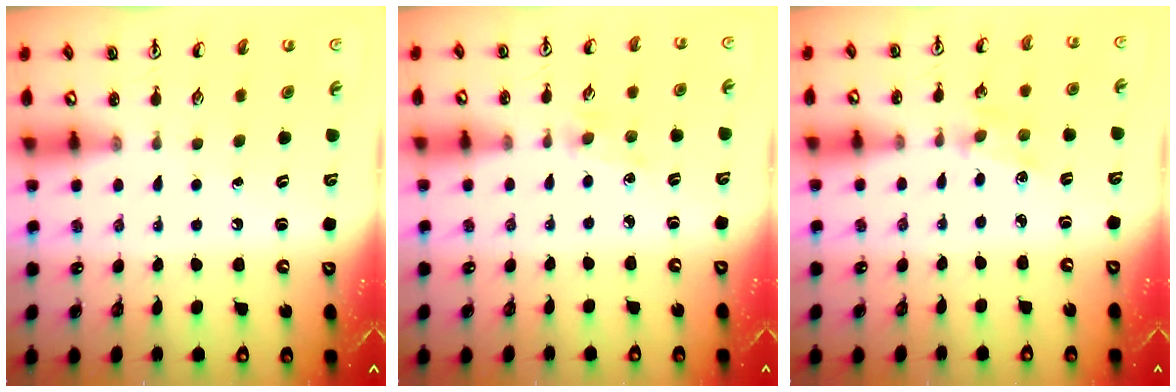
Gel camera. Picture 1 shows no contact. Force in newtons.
{"total": 2.2, "press": 2.2, "slide": 0.4}
{"total": 1.7, "press": 1.7, "slide": 0.3}